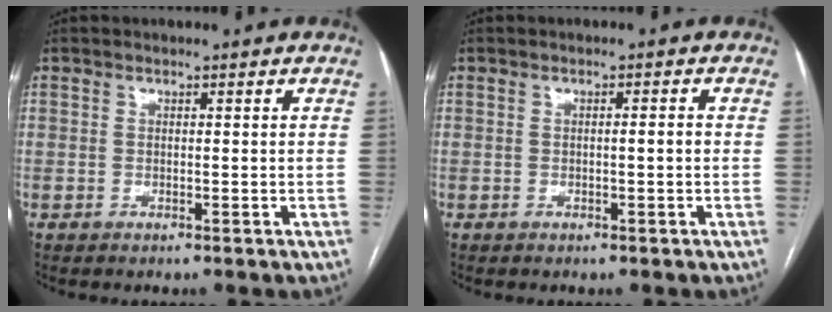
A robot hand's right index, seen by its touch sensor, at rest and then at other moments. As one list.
[{"total": 1.2, "force": [-0.2, 0.1, 1.2], "torque": [-0.020, 0.001, -0.002]}]